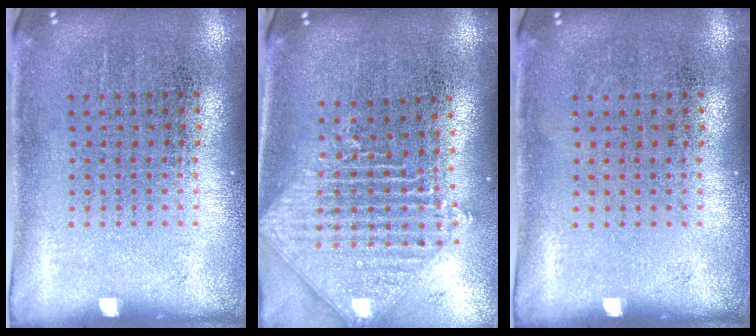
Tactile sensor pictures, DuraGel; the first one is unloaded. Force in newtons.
{"total": 2.3, "press": 1.8, "slide": 1.4}
{"total": 0.0}